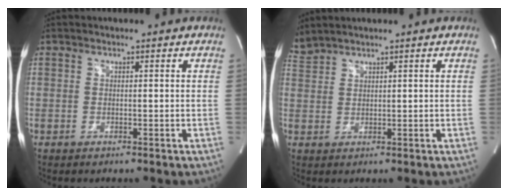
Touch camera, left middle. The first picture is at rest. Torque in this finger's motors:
{"motor_torque": [0.46, -0.65, 0.07, 0.11]}